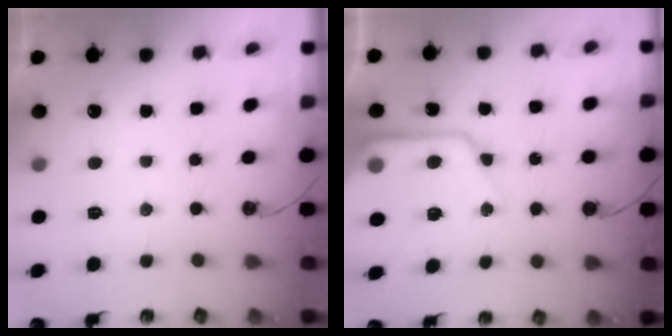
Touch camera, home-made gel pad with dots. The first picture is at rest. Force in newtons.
{"total": 16.8, "press": 16.7, "slide": 1.9}